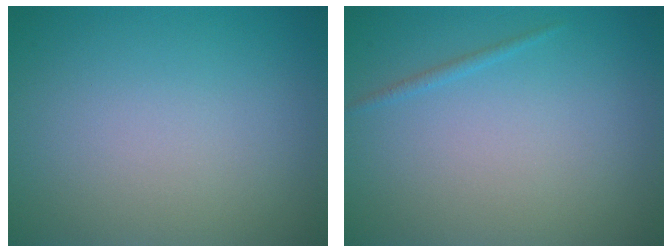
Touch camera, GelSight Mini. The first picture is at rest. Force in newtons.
{"total": 0.7, "press": 0.6, "slide": 0.1}